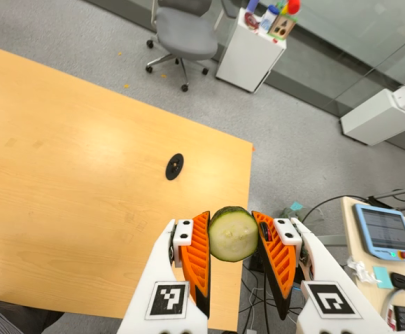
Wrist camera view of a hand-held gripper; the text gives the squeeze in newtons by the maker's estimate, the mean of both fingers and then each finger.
{"total": 10.5, "left": 9.6, "right": 11.4}